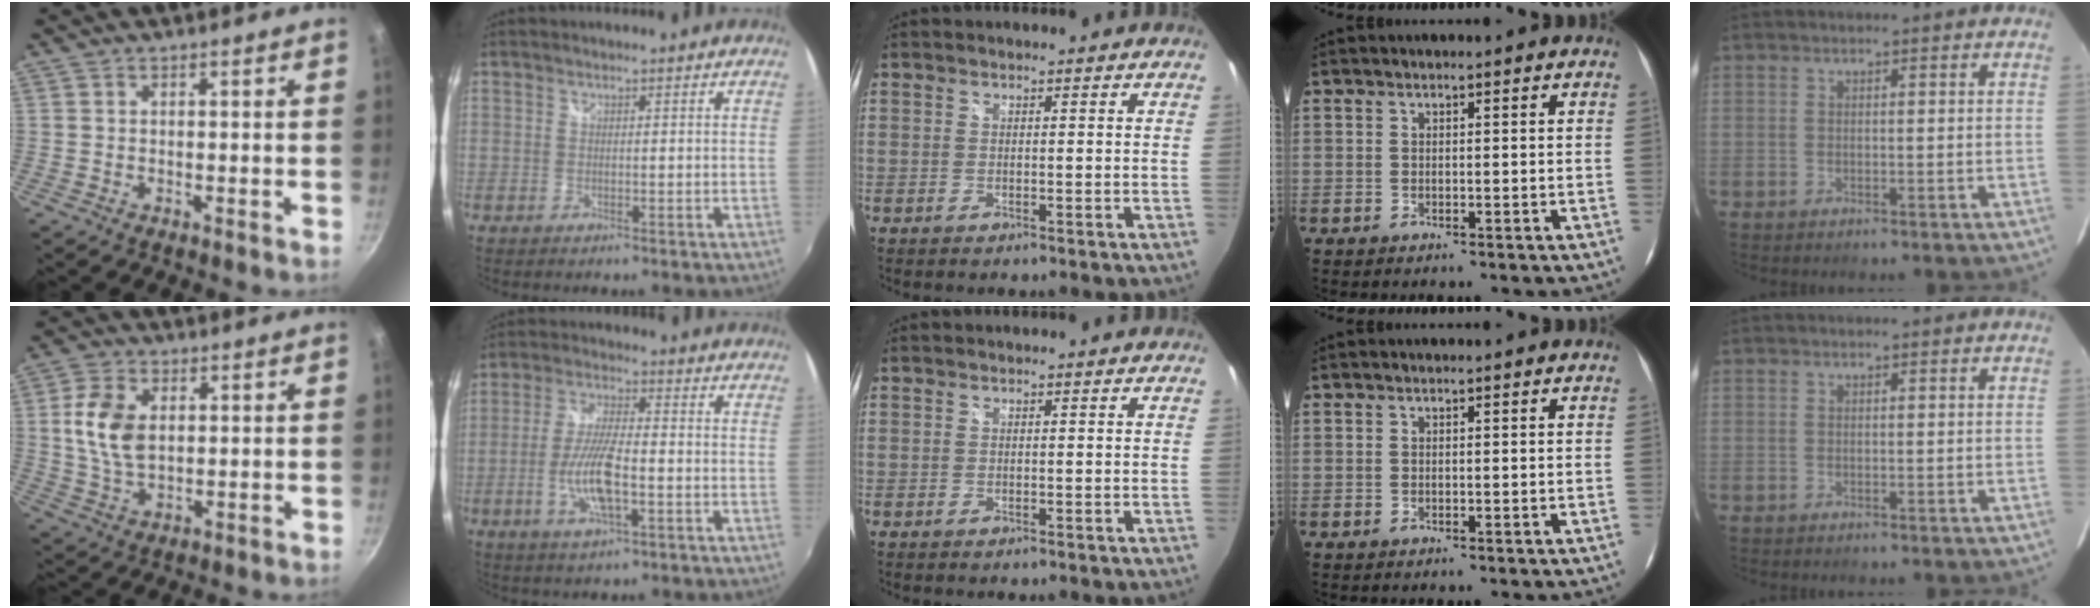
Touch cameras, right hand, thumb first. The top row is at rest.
{"thumb": {"total": 9.4, "force": [1.6, 5.9, 7.2], "torque": [-0.128, -0.003, 0.032]}, "index": {"total": 9.2, "force": [-2.8, 2.4, 8.4], "torque": [-0.171, -0.002, -0.055]}}